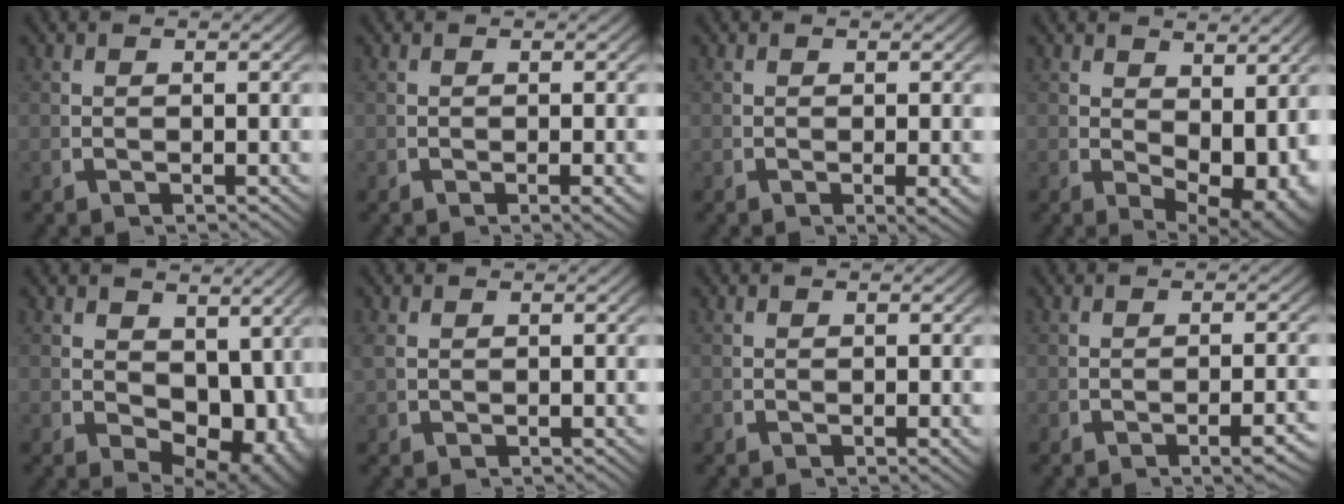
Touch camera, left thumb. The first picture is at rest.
{"total": 1.2, "force": [-0.2, 0.2, 1.1], "torque": [-0.017, 0.002, -0.003]}
{"total": 1.5, "force": [-0.1, 0.3, 1.5], "torque": [-0.022, -0.002, -0.002]}
{"total": 6.0, "force": [0.9, 3.5, 4.8], "torque": [-0.079, -0.031, 0.035]}
{"total": 7.4, "force": [0.2, 4.7, 5.7], "torque": [-0.090, -0.042, 0.031]}
{"total": 0.6, "force": [0.4, 0.4, 0.3], "torque": [-0.013, -0.004, 0.016]}
{"total": 0.8, "force": [-0.1, 0.1, 0.8], "torque": [-0.011, 0.002, -0.002]}
{"total": 1.9, "force": [-1.0, 0.2, 1.7], "torque": [-0.027, 0.006, -0.017]}